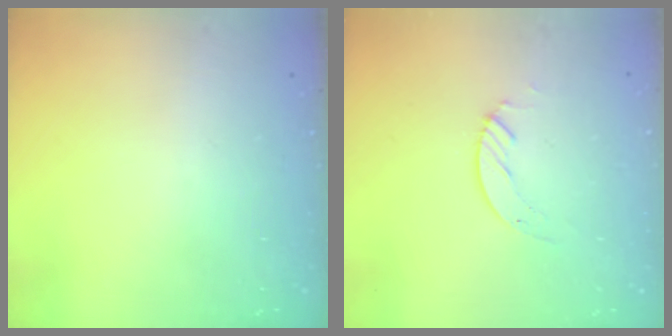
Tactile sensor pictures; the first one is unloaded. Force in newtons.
{"total": 2.7, "press": 2.7, "slide": 0.2}